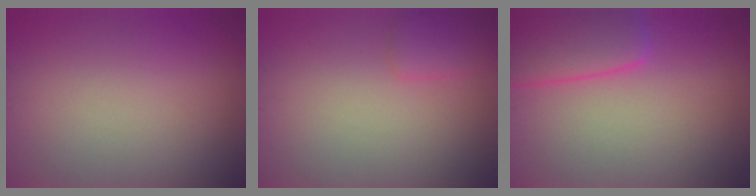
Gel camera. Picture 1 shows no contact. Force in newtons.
{"total": 1.6, "press": 1.6, "slide": 0.1}
{"total": 5.7, "press": 5.7, "slide": 0.5}